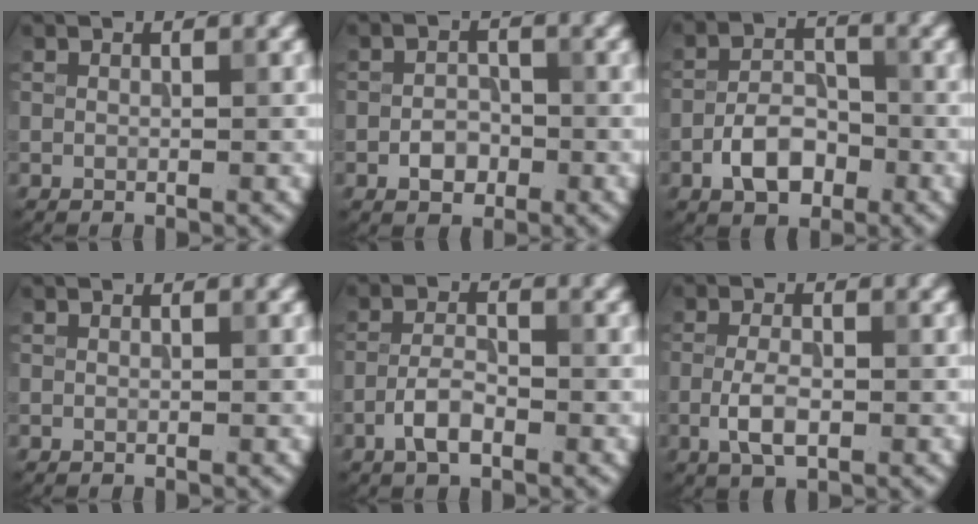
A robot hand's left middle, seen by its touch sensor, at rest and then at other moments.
{"total": 2.2, "force": [-1.0, 1.5, 1.3], "torque": [-0.019, 0.003, -0.019]}
{"total": 4.2, "force": [-1.9, 2.4, 2.8], "torque": [-0.043, 0.007, -0.038]}
{"total": 0.0}
{"total": 2.8, "force": [-1.4, 1.1, 2.2], "torque": [-0.043, 0.006, -0.034]}
{"total": 3.0, "force": [-0.9, 1.3, 2.6], "torque": [-0.055, -0.001, -0.020]}